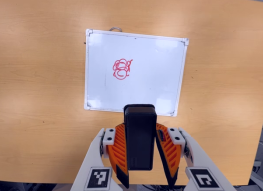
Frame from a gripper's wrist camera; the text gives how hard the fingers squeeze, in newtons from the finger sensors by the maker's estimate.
{"total": 6.0, "left": 4.8, "right": 7.2}